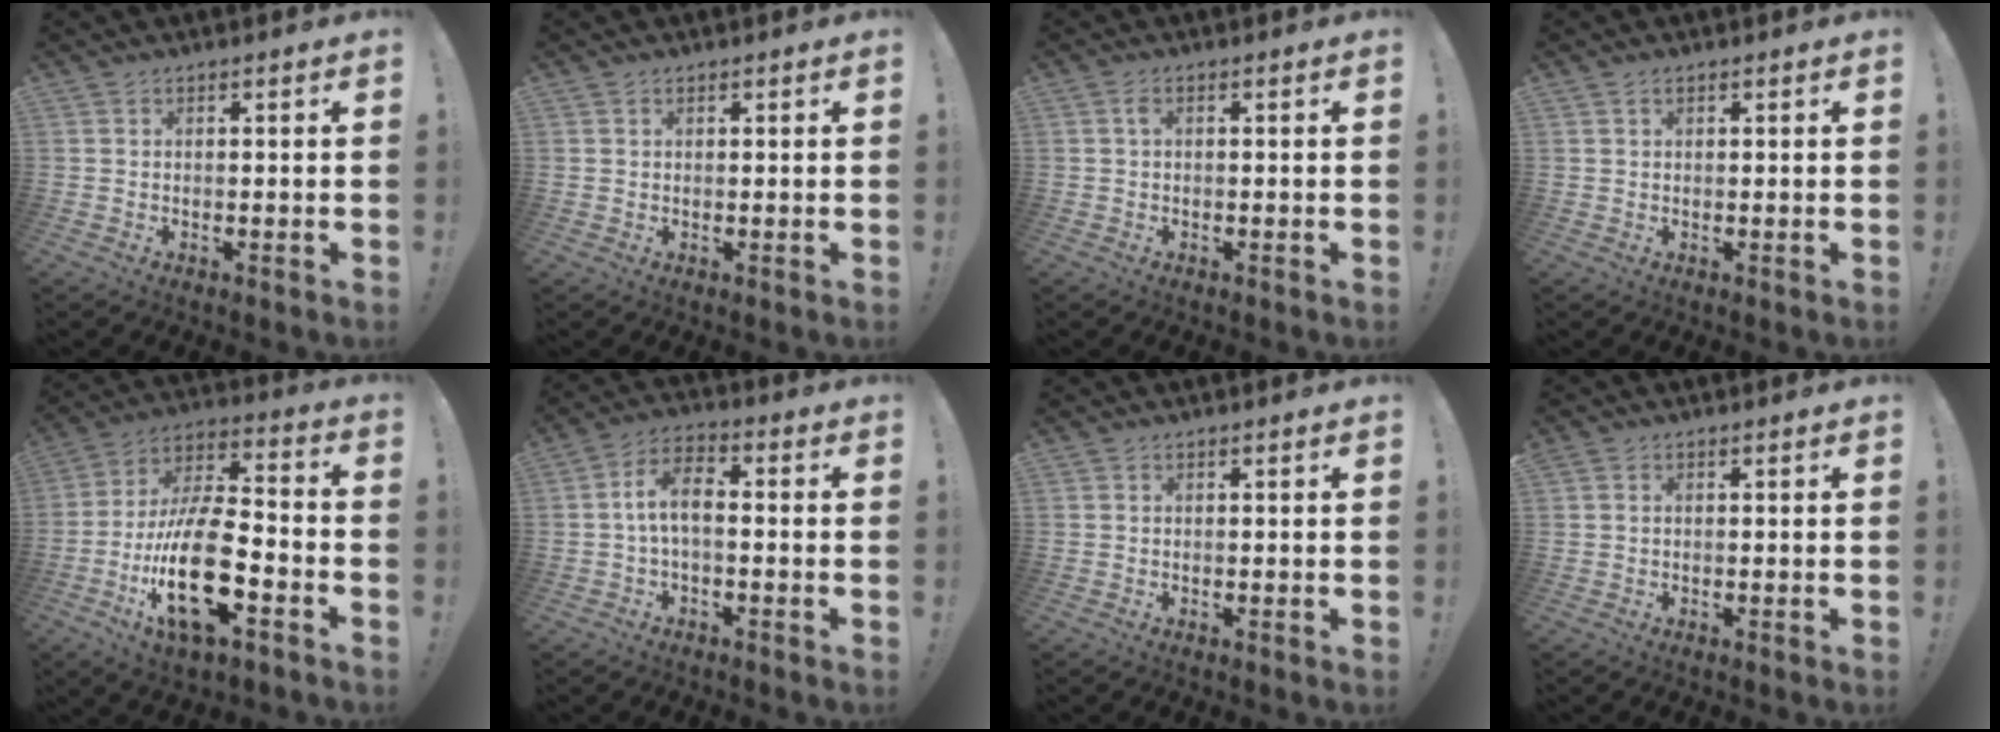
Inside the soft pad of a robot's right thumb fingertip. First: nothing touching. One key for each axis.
{"total": 0.9, "fx": 0.6, "fy": 0.6, "fz": 0.1, "tx": 0.004, "ty": -0.002, "tz": 0.010}
{"total": 1.5, "fx": 0.2, "fy": 0.7, "fz": 1.3, "tx": -0.021, "ty": 0.002, "tz": 0.001}
{"total": 0.7, "fx": 0.5, "fy": 0.5, "fz": 0.3, "tx": -0.004, "ty": 0.001, "tz": 0.008}
{"total": 23.4, "fx": -7.8, "fy": 9.7, "fz": 19.9, "tx": -0.380, "ty": 0.039, "tz": -0.129}
{"total": 8.2, "fx": -0.5, "fy": 4.0, "fz": 7.1, "tx": -0.140, "ty": 0.011, "tz": -0.006}
{"total": 0.0}
{"total": 0.0}